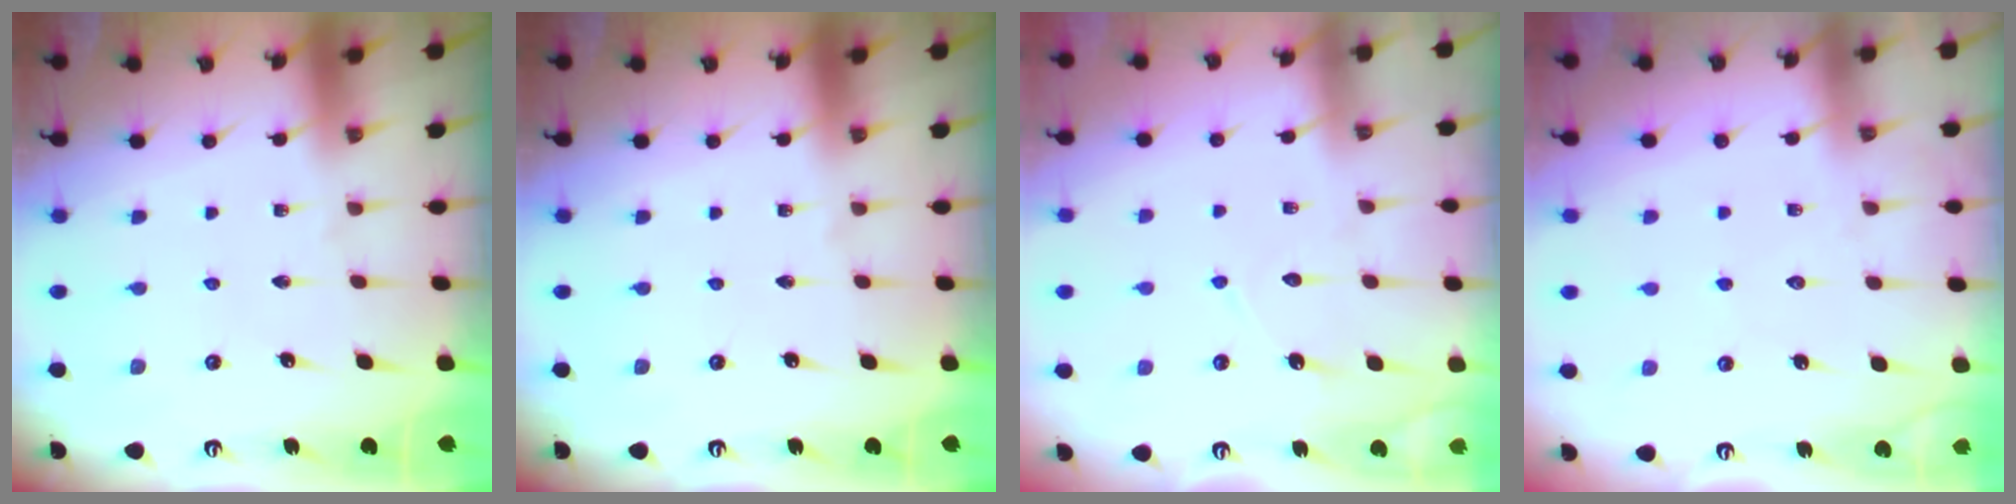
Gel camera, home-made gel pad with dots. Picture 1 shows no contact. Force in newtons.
{"total": 0.0}
{"total": 6.2, "press": 6.2, "slide": 0.4}
{"total": 5.0, "press": 4.9, "slide": 0.5}